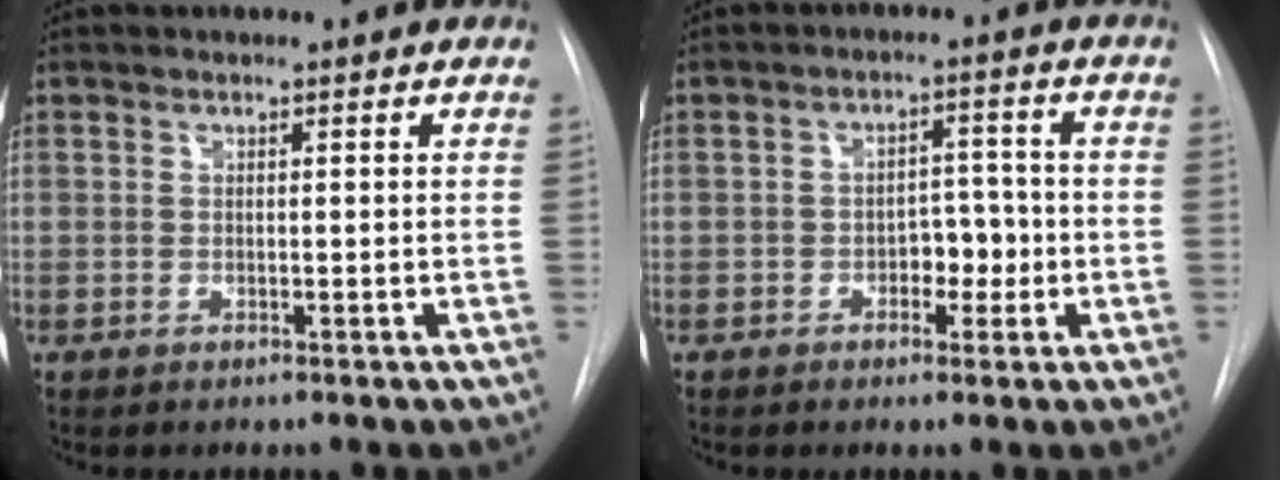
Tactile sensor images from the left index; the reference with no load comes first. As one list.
[{"total": 4.3, "force": [-1.3, 2.6, 3.1], "torque": [-0.036, 0.010, -0.019]}]